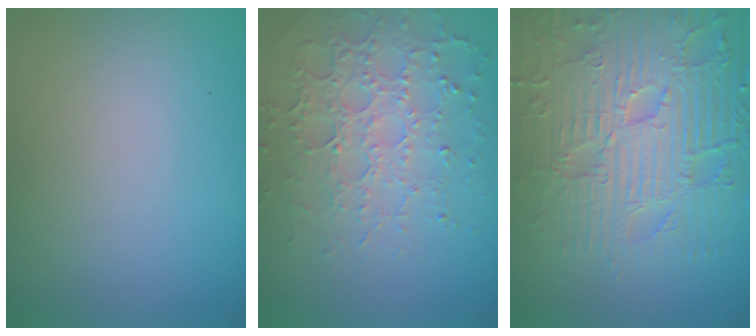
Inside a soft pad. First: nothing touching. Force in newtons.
{"total": 4.2, "press": 3.8, "slide": 1.6}
{"total": 9.5, "press": 6.8, "slide": 6.6}